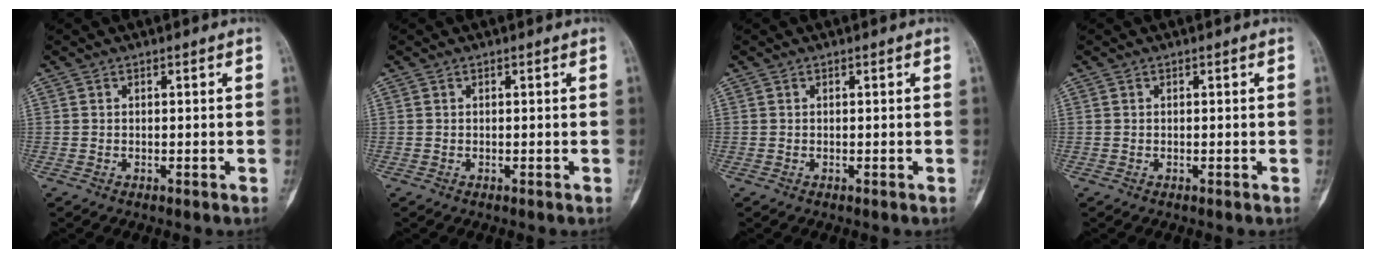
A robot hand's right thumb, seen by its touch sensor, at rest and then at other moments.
{"total": 0.0}
{"total": 0.0}
{"total": 0.0}